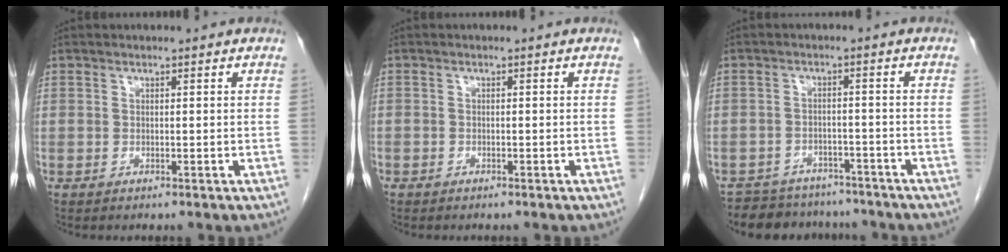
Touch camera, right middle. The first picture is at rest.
{"total": 0.7, "force": [-0.5, 0.4, 0.1], "torque": [-0.006, 0.002, -0.009]}
{"total": 9.9, "force": [-8.9, 4.3, 1.2], "torque": [-0.013, 0.015, -0.114]}